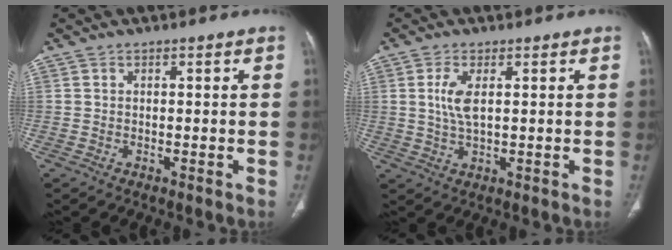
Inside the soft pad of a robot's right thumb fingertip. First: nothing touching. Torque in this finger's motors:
{"motor_torque": [-0.51, 0.15, 0.29, 0.40, 0.07]}